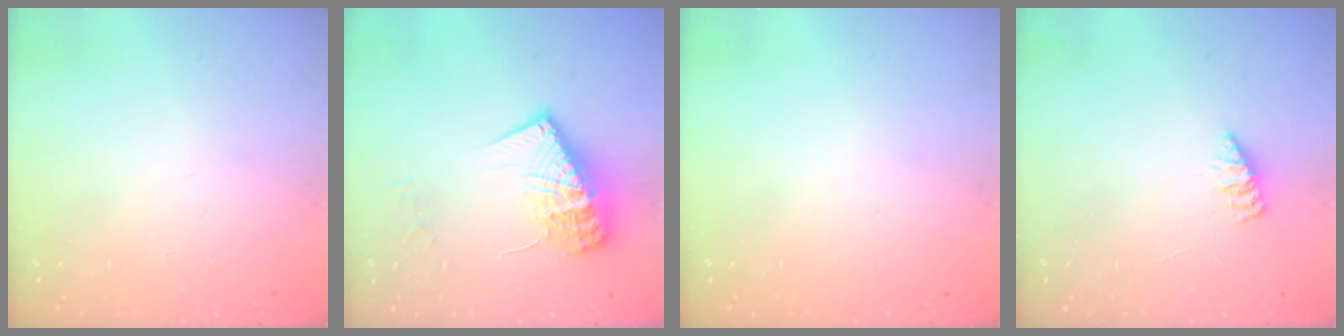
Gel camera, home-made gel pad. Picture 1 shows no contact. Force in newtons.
{"total": 14.7, "press": 14.6, "slide": 1.7}
{"total": 0.0}
{"total": 2.4, "press": 2.4, "slide": 0.3}